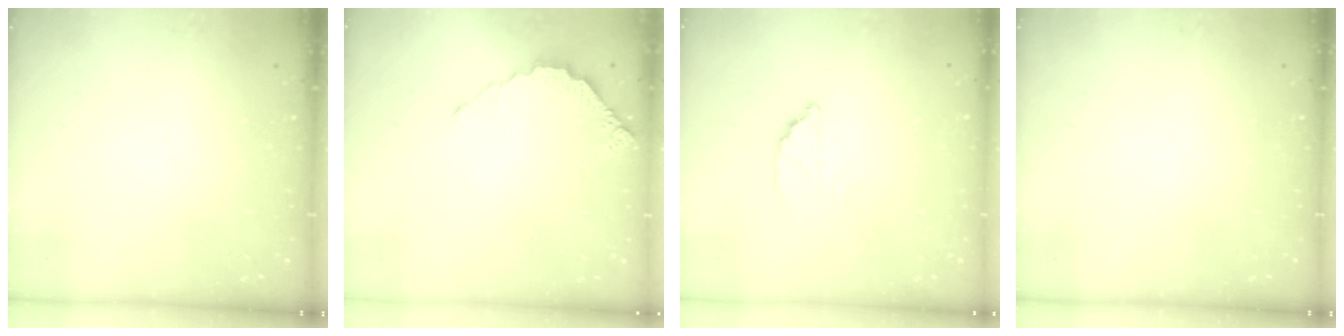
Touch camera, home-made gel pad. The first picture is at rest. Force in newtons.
{"total": 2.8, "press": 2.8, "slide": 0.3}
{"total": 2.8, "press": 2.8, "slide": 0.2}
{"total": 0.0}